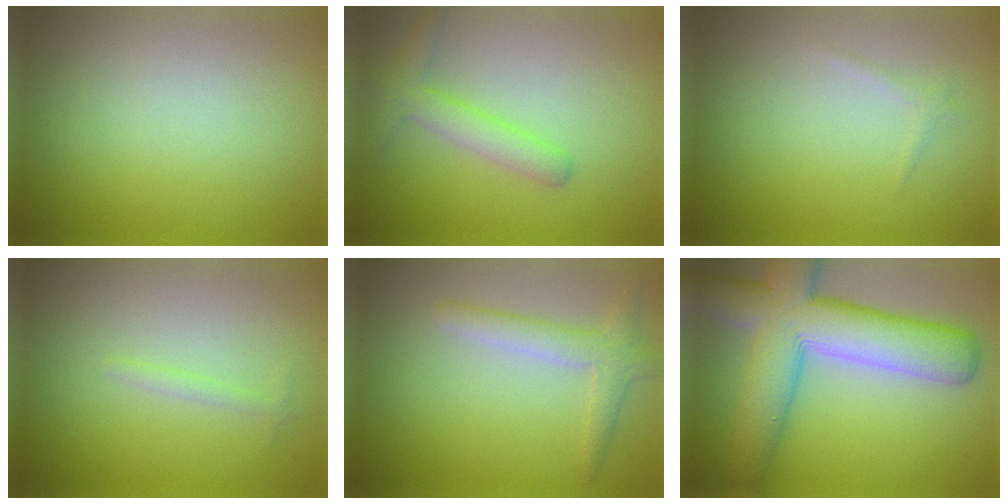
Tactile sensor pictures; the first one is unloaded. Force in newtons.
{"total": 2.9, "press": 2.9, "slide": 0.2}
{"total": 0.7, "press": 0.7, "slide": 0.0}
{"total": 0.8, "press": 0.8, "slide": 0.0}
{"total": 2.6, "press": 2.6, "slide": 0.1}
{"total": 10.9, "press": 10.9, "slide": 0.6}